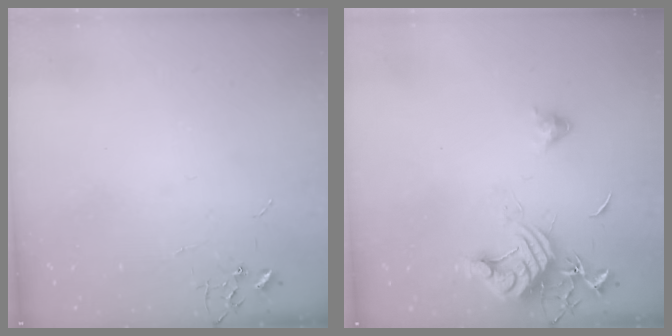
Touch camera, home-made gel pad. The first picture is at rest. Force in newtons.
{"total": 13.2, "press": 13.1, "slide": 1.6}